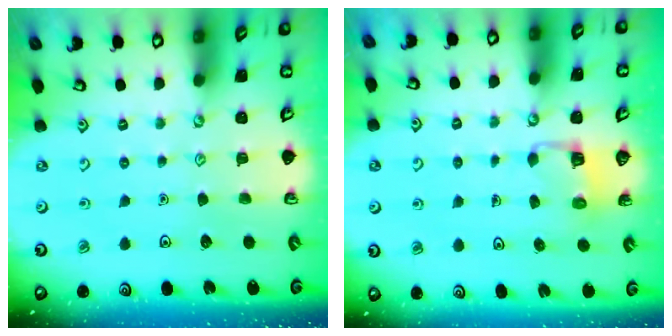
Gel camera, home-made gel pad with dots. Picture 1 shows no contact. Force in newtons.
{"total": 2.8, "press": 2.8, "slide": 0.2}